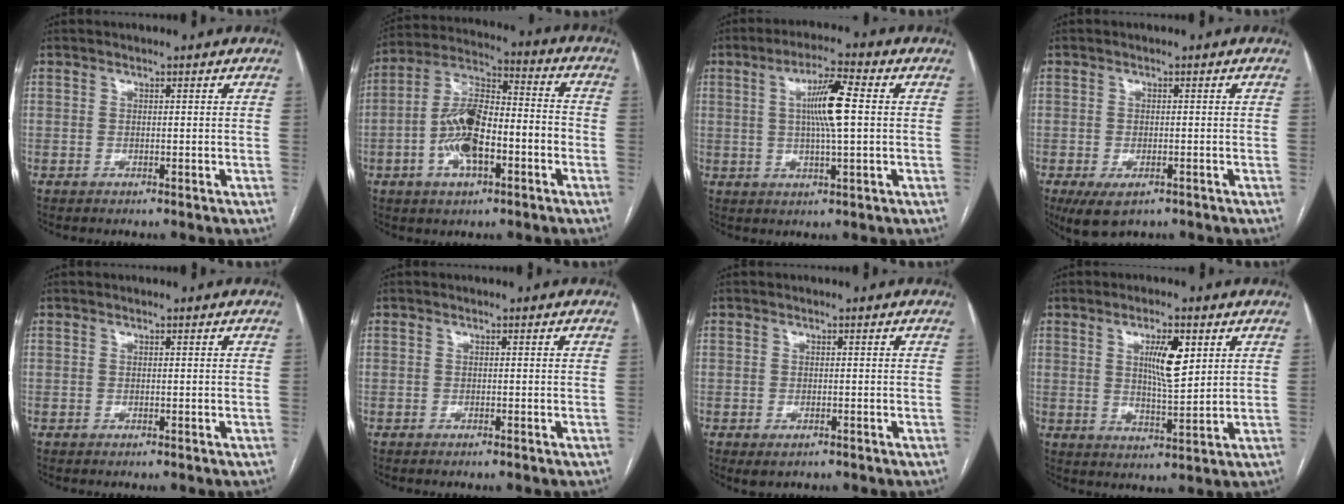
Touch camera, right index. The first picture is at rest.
{"total": 13.1, "force": [-3.9, 5.0, 11.5], "torque": [-0.232, 0.025, -0.071]}
{"total": 8.1, "force": [1.1, 0.5, 8.0], "torque": [-0.147, 0.004, 0.017]}
{"total": 5.0, "force": [-3.0, 2.3, 3.3], "torque": [-0.061, -0.011, -0.043]}
{"total": 0.0}
{"total": 0.0}
{"total": 2.3, "force": [-1.2, 1.1, 1.7], "torque": [-0.030, -0.005, -0.010]}
{"total": 5.8, "force": [3.1, 2.0, 4.5], "torque": [-0.080, -0.012, 0.060]}